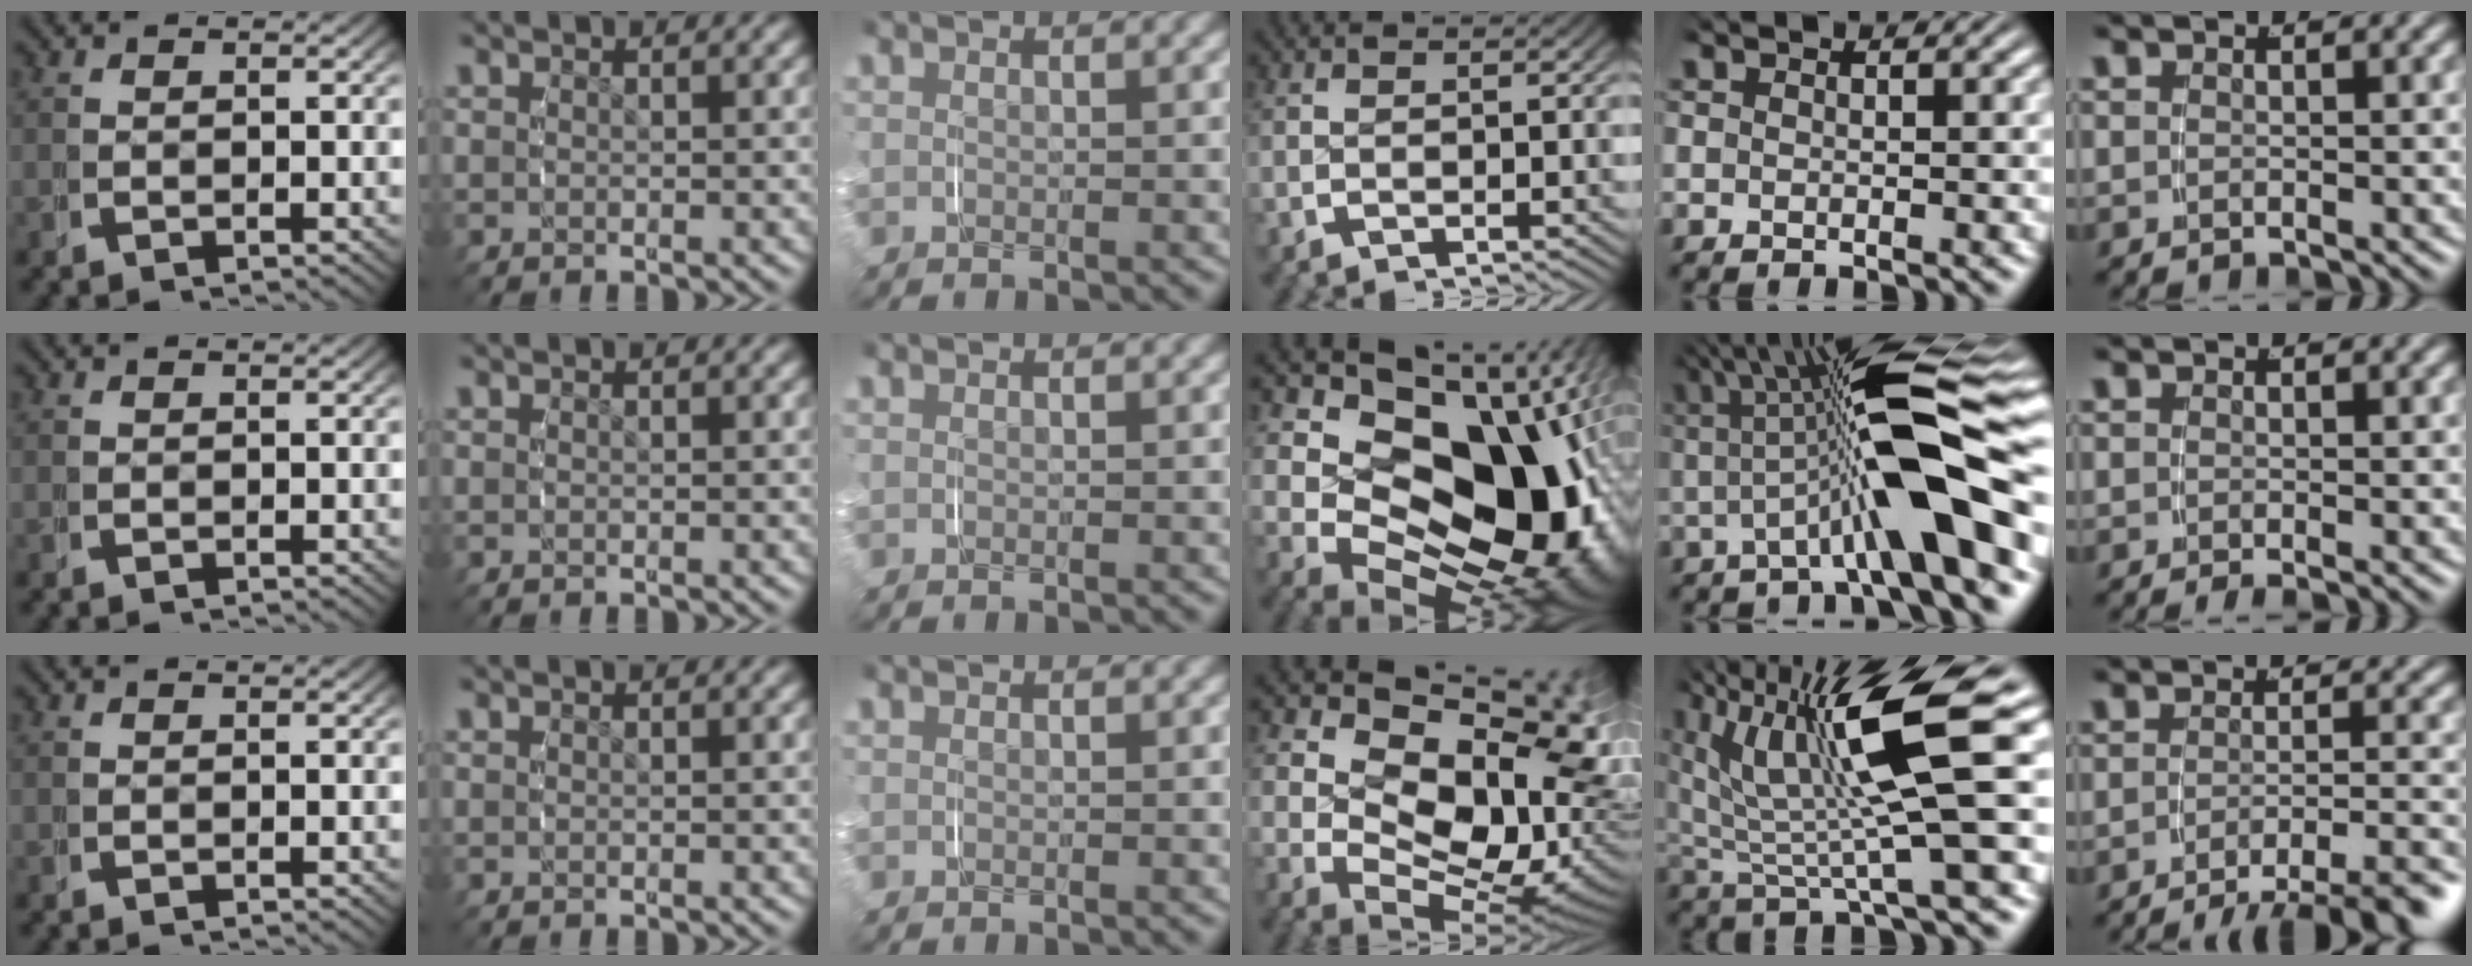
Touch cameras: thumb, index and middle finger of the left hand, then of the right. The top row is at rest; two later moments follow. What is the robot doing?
{"motion": "grasp_and_lifting", "object": "phone"}